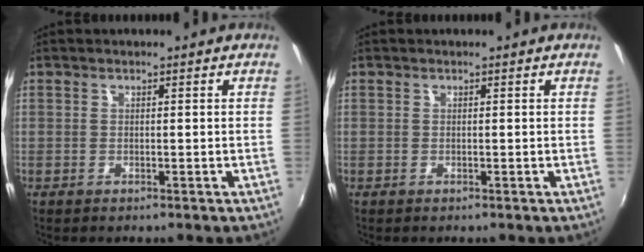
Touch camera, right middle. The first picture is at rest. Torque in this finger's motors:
{"motor_torque": [0.00, 0.00, 0.00, 0.01]}